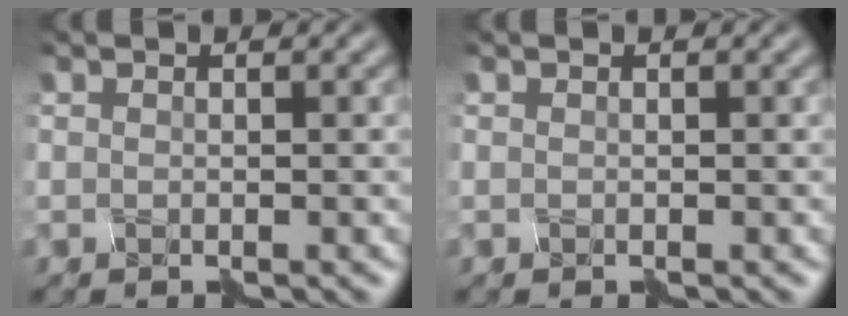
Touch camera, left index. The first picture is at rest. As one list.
[{"total": 0.0}]